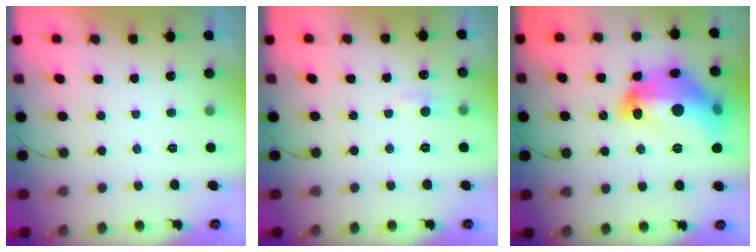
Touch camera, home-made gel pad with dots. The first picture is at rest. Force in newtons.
{"total": 5.4, "press": 5.4, "slide": 0.7}
{"total": 22.6, "press": 22.5, "slide": 1.8}